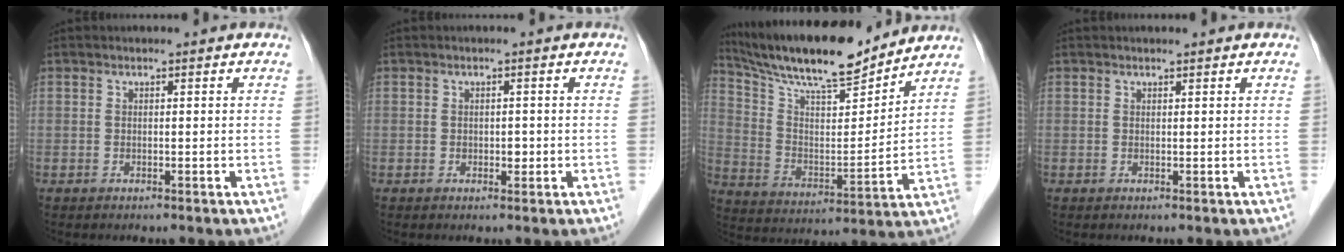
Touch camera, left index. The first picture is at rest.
{"total": 1.1, "force": [-0.1, 0.8, 0.8], "torque": [-0.011, 0.001, 0.000]}
{"total": 17.7, "force": [15.8, 2.2, 7.6], "torque": [-0.148, 0.002, 0.275]}
{"total": 1.0, "force": [0.9, 0.1, 0.4], "torque": [-0.007, 0.010, 0.016]}